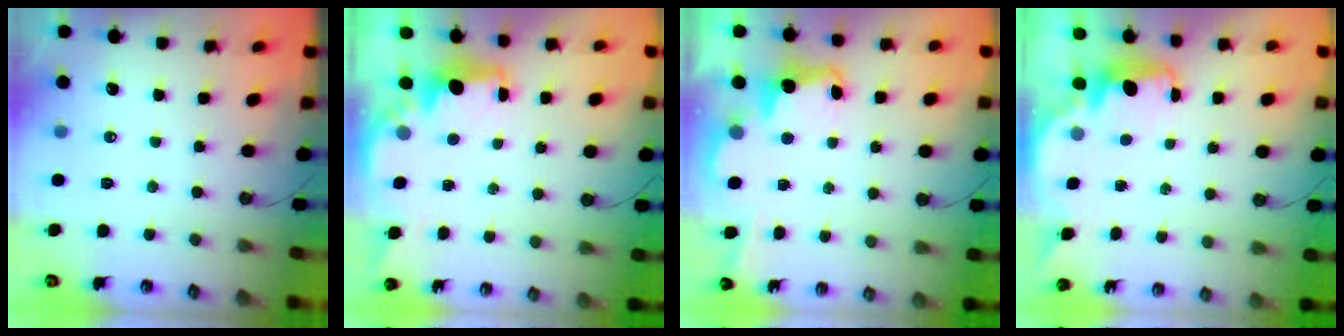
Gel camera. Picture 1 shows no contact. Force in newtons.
{"total": 2.3, "press": 2.1, "slide": 0.7}
{"total": 3.2, "press": 3.1, "slide": 0.6}
{"total": 2.2, "press": 2.1, "slide": 0.6}